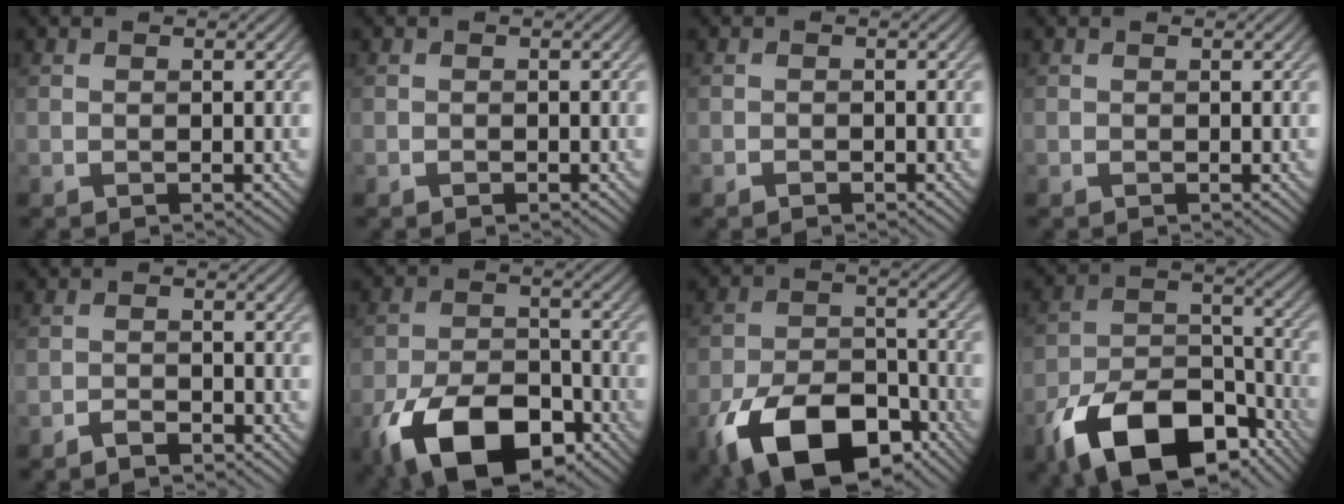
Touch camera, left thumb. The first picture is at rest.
{"total": 0.0}
{"total": 0.5, "force": [-0.4, 0.3, 0.2], "torque": [-0.004, 0.001, -0.009]}
{"total": 0.0}
{"total": 1.4, "force": [-1.2, 0.4, 0.6], "torque": [-0.009, 0.005, -0.027]}
{"total": 13.7, "force": [-7.8, 7.1, 8.7], "torque": [-0.187, -0.025, -0.140]}
{"total": 15.1, "force": [-8.8, 8.0, 9.3], "torque": [-0.191, -0.029, -0.155]}
{"total": 16.4, "force": [-10.2, 8.4, 9.7], "torque": [-0.191, -0.031, -0.177]}